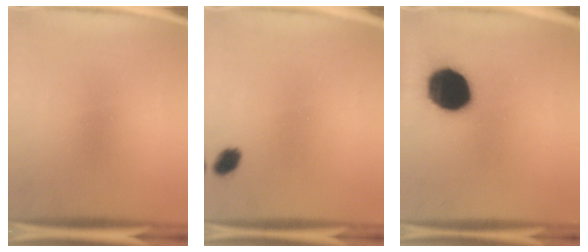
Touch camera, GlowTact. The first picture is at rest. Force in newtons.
{"total": 2.8}
{"total": 18.7}